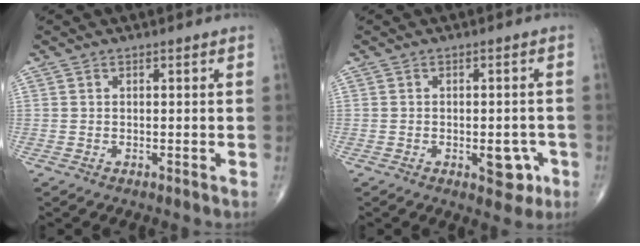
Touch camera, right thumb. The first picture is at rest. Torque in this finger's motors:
{"motor_torque": [2.88, 2.13, 1.90, -0.82, 0.74]}